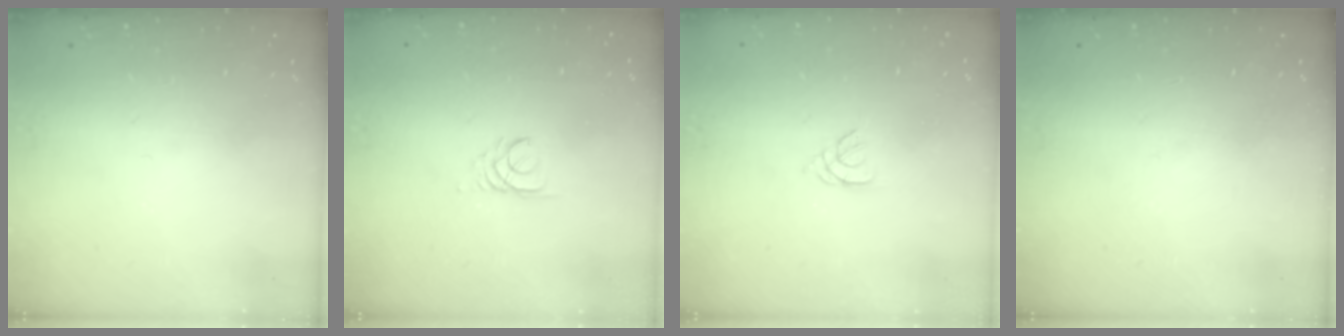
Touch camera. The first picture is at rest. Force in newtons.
{"total": 2.6, "press": 2.6, "slide": 0.3}
{"total": 1.1, "press": 1.0, "slide": 0.3}
{"total": 0.0}